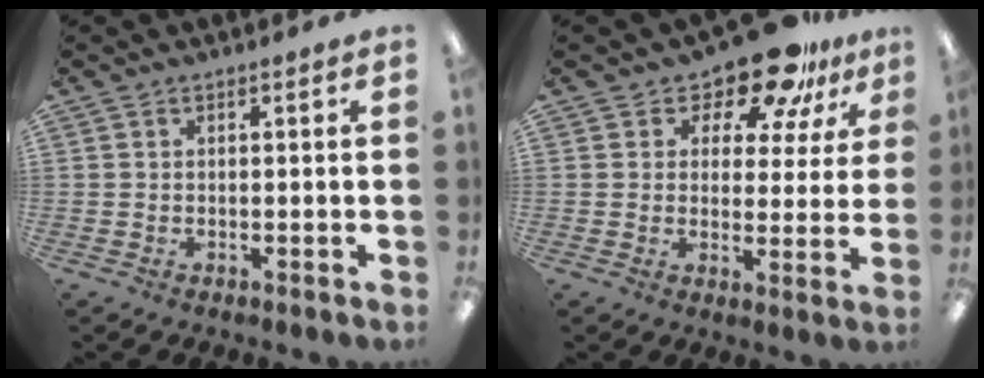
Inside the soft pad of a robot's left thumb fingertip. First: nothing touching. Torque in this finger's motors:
{"motor_torque": [0.21, 0.33, -0.19, 0.06, 0.06]}